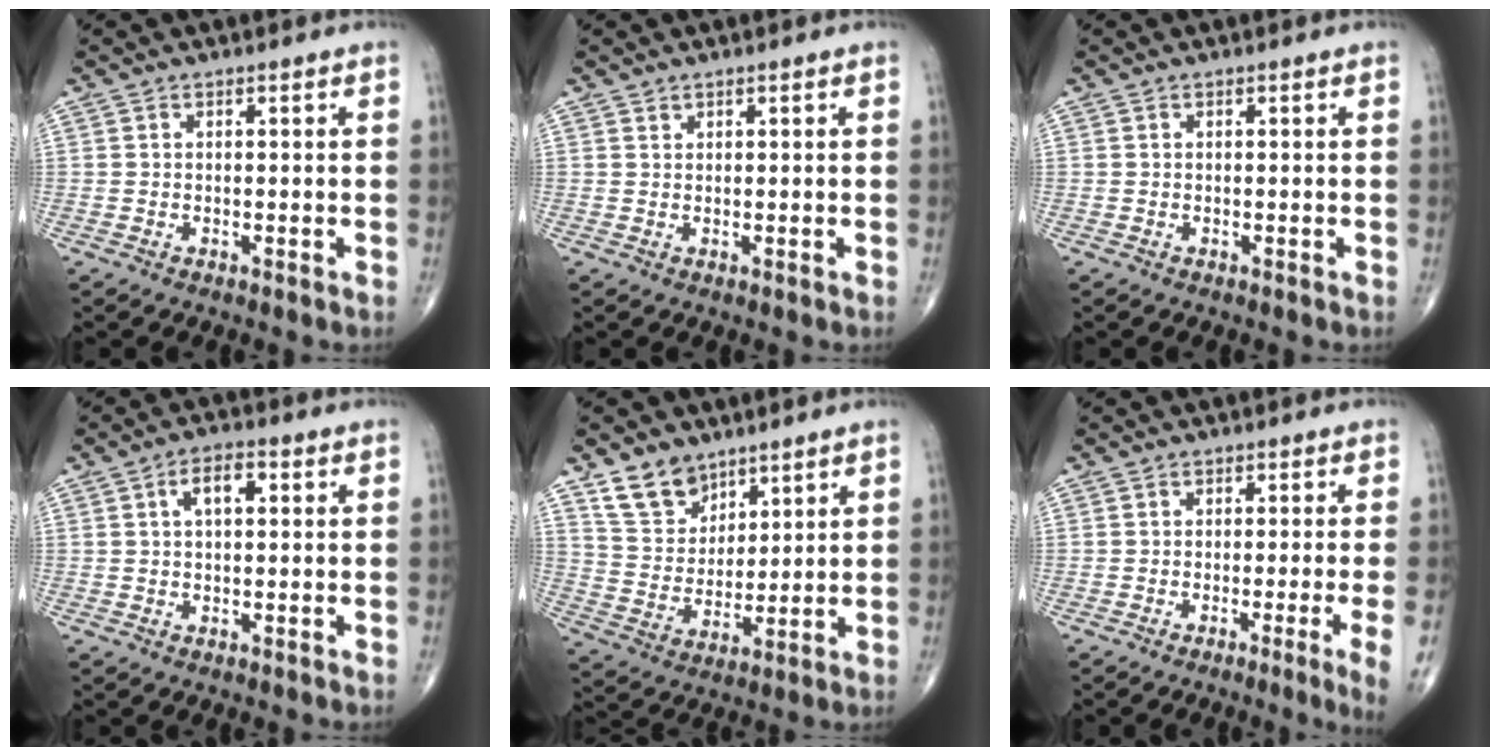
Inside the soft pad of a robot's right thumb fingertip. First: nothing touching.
{"total": 0.6, "force": [0.5, 0.2, 0.0], "torque": [0.002, -0.004, 0.007]}
{"total": 0.0}
{"total": 4.8, "force": [1.2, 2.4, 4.0], "torque": [-0.061, 0.007, 0.015]}
{"total": 9.3, "force": [6.6, 5.8, 3.0], "torque": [-0.030, -0.040, 0.132]}
{"total": 5.0, "force": [-1.8, -0.9, 4.5], "torque": [-0.074, -0.011, -0.030]}